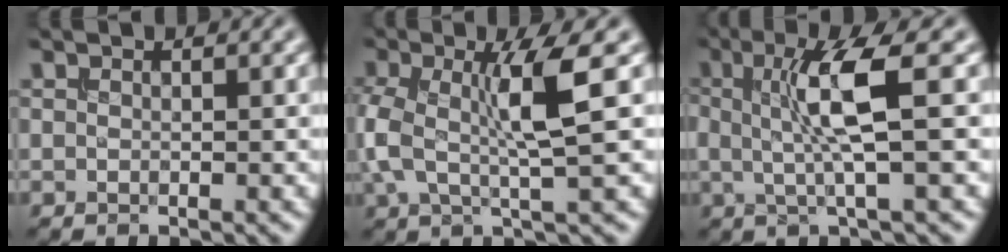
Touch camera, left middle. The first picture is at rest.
{"total": 5.9, "force": [0.6, 1.4, 5.7], "torque": [-0.128, 0.002, 0.007]}
{"total": 5.1, "force": [0.6, 0.6, 5.1], "torque": [-0.103, 0.000, 0.015]}